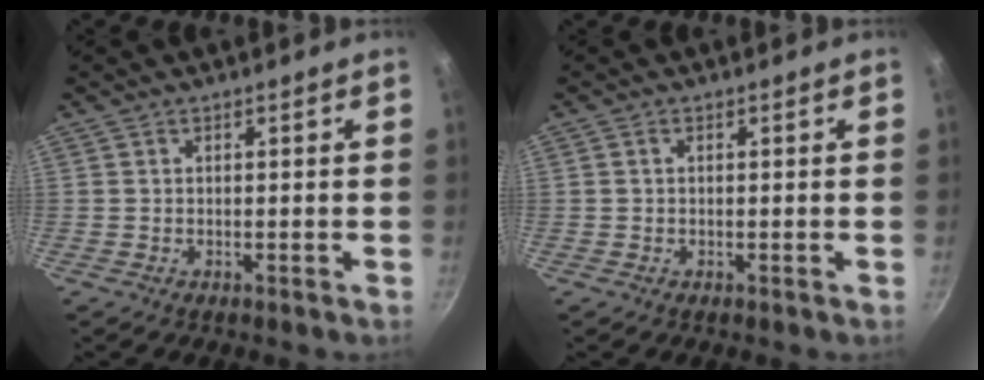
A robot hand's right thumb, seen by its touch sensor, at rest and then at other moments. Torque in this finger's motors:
{"motor_torque": [0.18, -0.46, -0.18, 0.09, 0.05]}